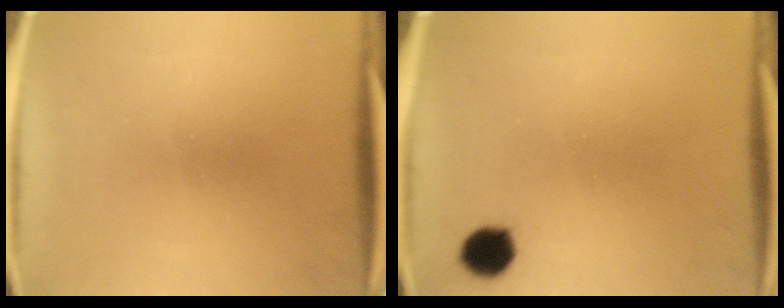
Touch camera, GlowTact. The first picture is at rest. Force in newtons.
{"total": 4.1}